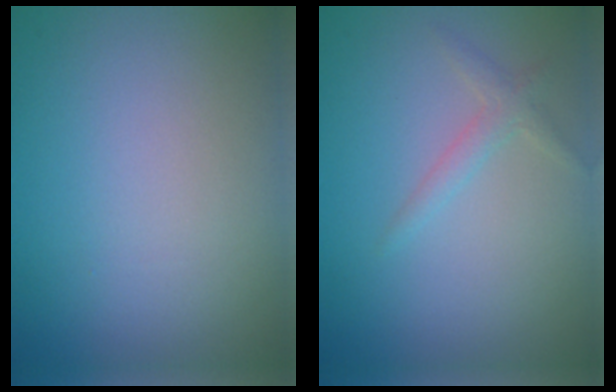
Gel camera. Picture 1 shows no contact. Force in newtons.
{"total": 1.4, "press": 1.4, "slide": 0.1}